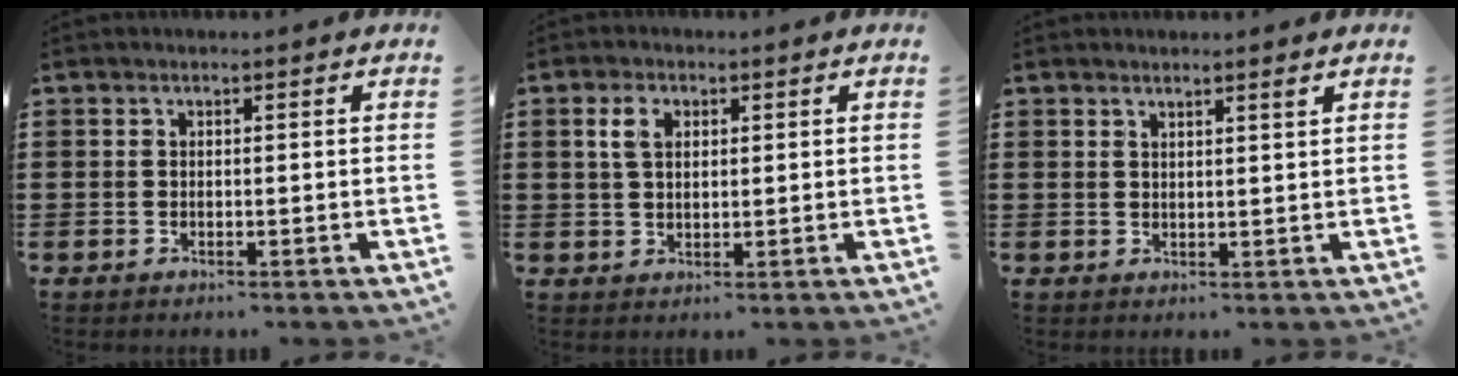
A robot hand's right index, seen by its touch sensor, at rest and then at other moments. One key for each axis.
{"total": 3.4, "fx": 1.2, "fy": 2.1, "fz": 2.4, "tx": -0.055, "ty": 0.011, "tz": 0.020}
{"total": 1.4, "fx": 1.3, "fy": 0.0, "fz": 0.6, "tx": -0.013, "ty": 0.001, "tz": 0.024}